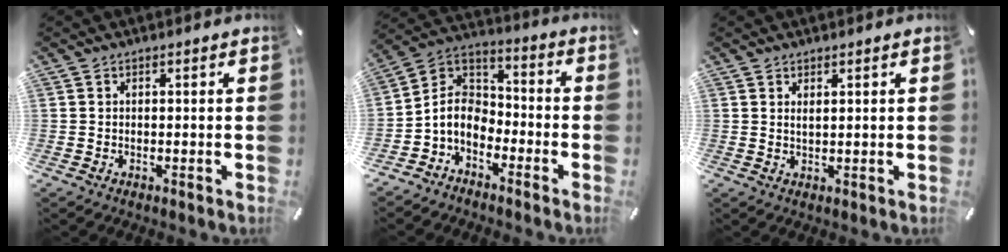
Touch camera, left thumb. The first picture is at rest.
{"total": 7.7, "force": [-4.4, 5.5, 3.0], "torque": [-0.085, 0.012, -0.091]}
{"total": 1.5, "force": [1.0, 0.3, 1.1], "torque": [-0.022, -0.002, 0.017]}